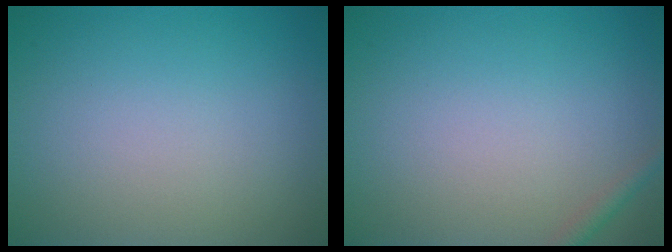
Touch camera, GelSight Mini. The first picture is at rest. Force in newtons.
{"total": 1.0, "press": 1.0, "slide": 0.0}